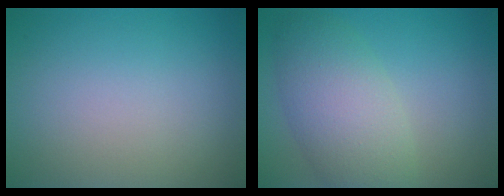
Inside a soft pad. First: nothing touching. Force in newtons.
{"total": 6.1, "press": 6.0, "slide": 0.3}